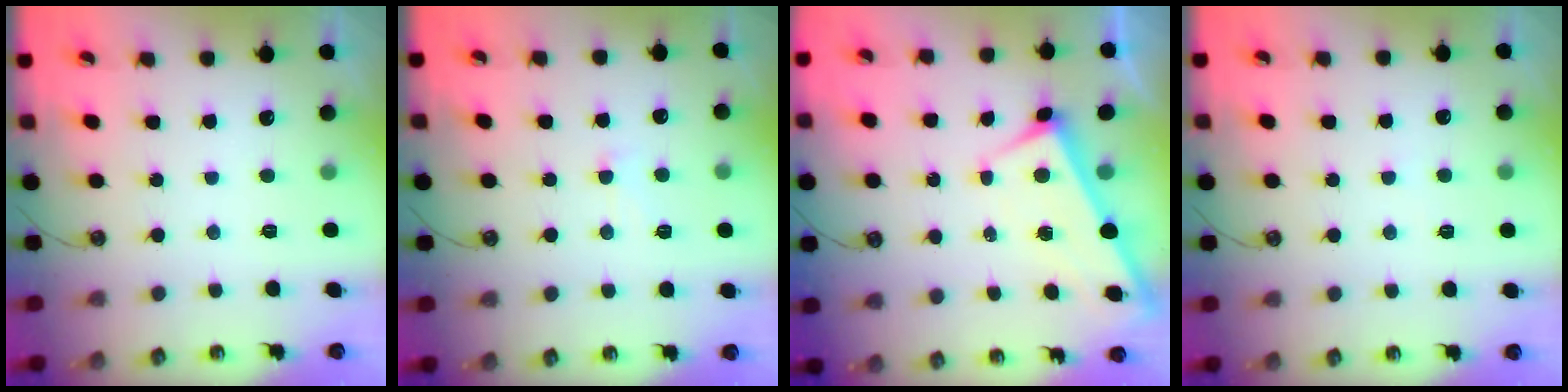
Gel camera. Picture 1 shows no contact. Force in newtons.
{"total": 0.7, "press": 0.1, "slide": 0.7}
{"total": 2.8, "press": 2.8, "slide": 0.1}
{"total": 2.3, "press": 2.3, "slide": 0.2}